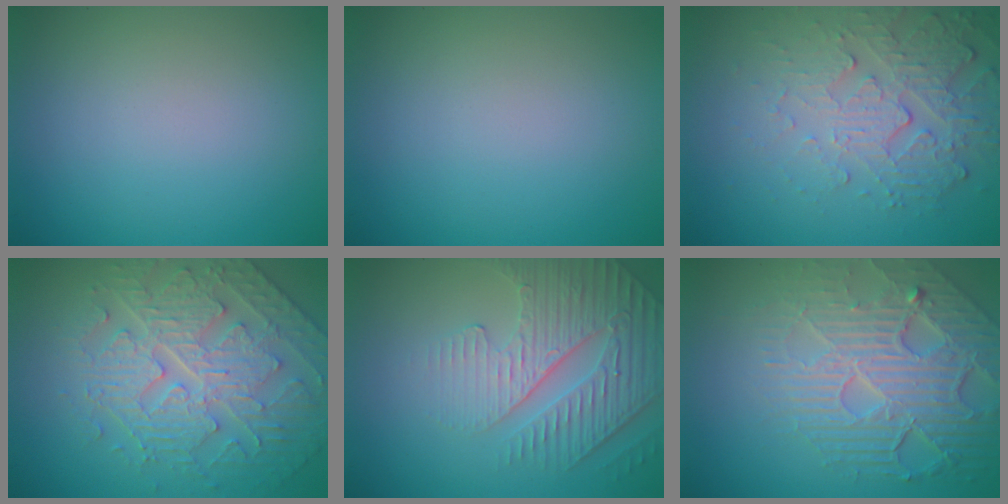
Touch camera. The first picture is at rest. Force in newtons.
{"total": 0.0}
{"total": 5.4, "press": 3.7, "slide": 4.0}
{"total": 5.0, "press": 4.9, "slide": 0.8}
{"total": 4.2, "press": 4.0, "slide": 1.3}
{"total": 8.0, "press": 5.6, "slide": 5.7}